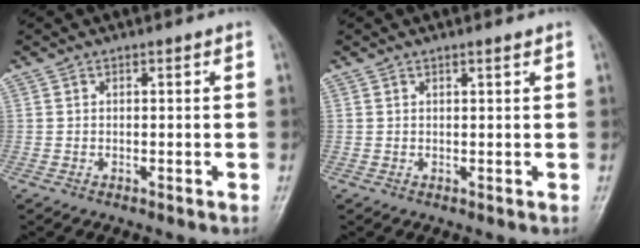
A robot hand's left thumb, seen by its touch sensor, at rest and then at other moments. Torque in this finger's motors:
{"motor_torque": [-0.20, 0.08, -0.17, 0.13, -0.03]}